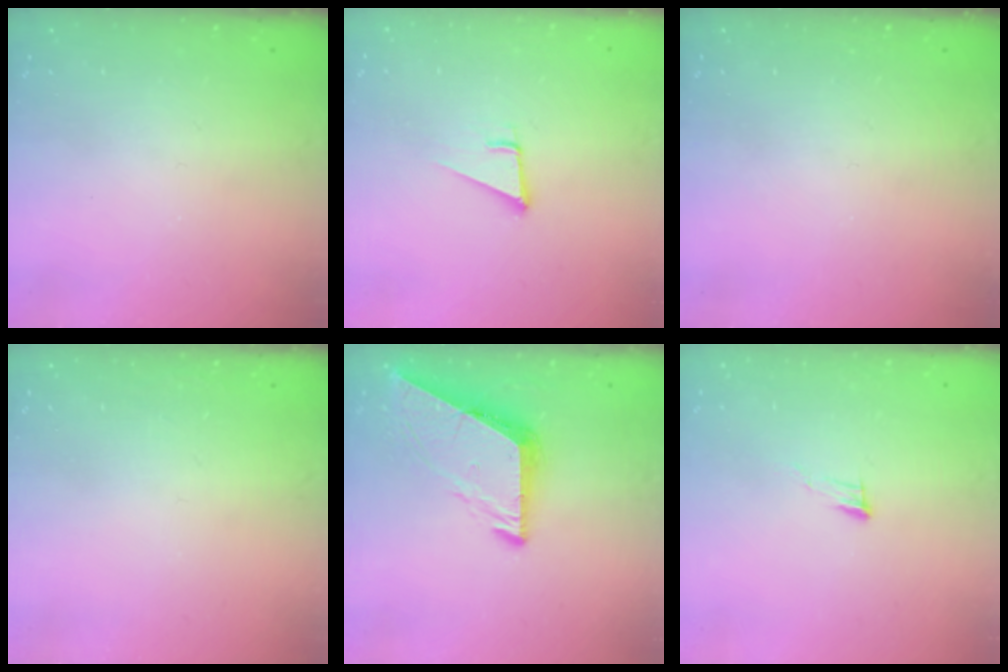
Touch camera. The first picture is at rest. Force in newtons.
{"total": 4.4, "press": 3.8, "slide": 2.3}
{"total": 0.0}
{"total": 1.5, "press": 1.5, "slide": 0.1}
{"total": 8.2, "press": 8.2, "slide": 0.6}
{"total": 6.3, "press": 6.2, "slide": 1.0}